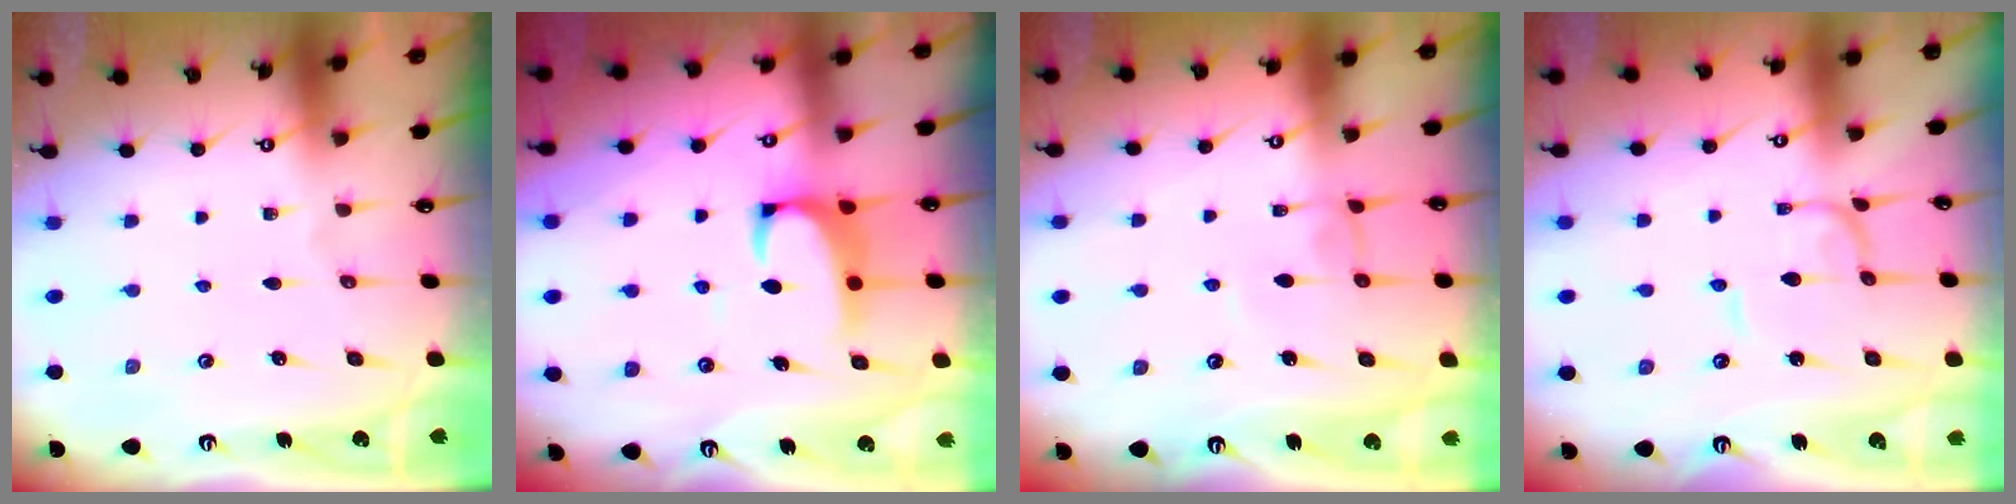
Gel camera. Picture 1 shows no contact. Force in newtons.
{"total": 2.2, "press": 2.0, "slide": 0.9}
{"total": 1.9, "press": 1.9, "slide": 0.2}
{"total": 1.4, "press": 1.4, "slide": 0.0}